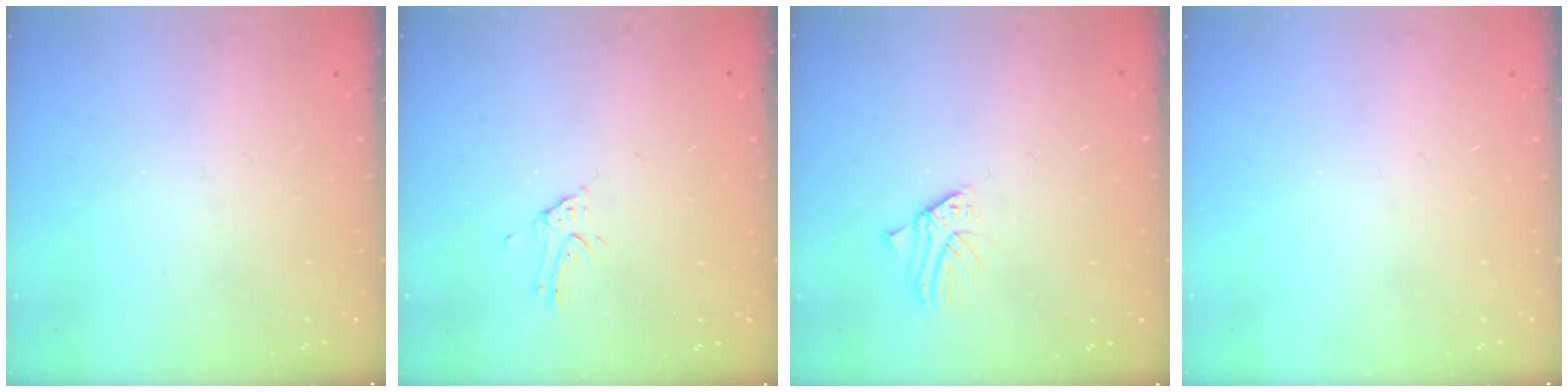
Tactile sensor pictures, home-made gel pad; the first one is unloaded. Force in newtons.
{"total": 1.1, "press": 1.1, "slide": 0.0}
{"total": 1.2, "press": 1.2, "slide": 0.1}
{"total": 0.0}